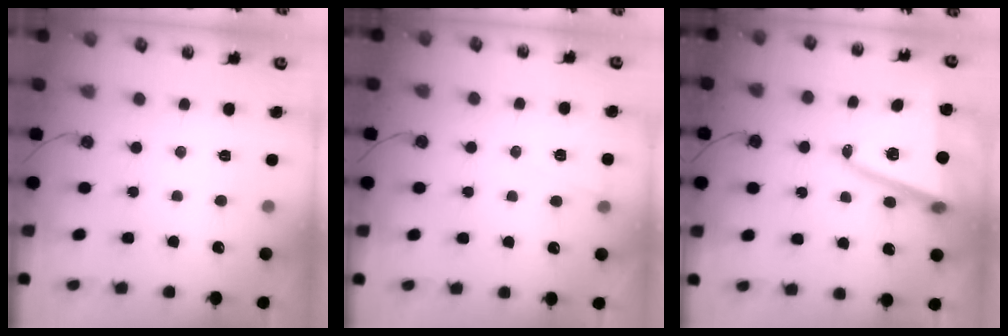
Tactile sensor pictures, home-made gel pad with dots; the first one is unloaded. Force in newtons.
{"total": 5.0, "press": 2.7, "slide": 4.2}
{"total": 13.1, "press": 12.8, "slide": 2.8}